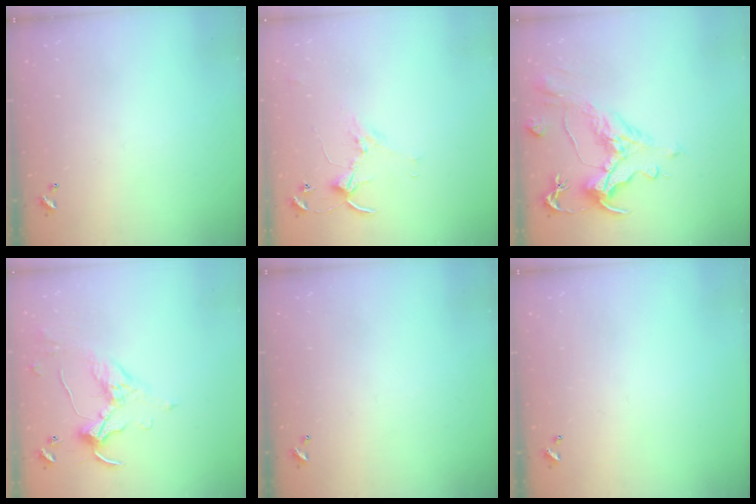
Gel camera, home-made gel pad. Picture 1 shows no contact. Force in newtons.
{"total": 2.8, "press": 2.8, "slide": 0.4}
{"total": 2.6, "press": 2.1, "slide": 1.6}
{"total": 1.7, "press": 1.5, "slide": 0.8}
{"total": 0.0}
{"total": 0.0}